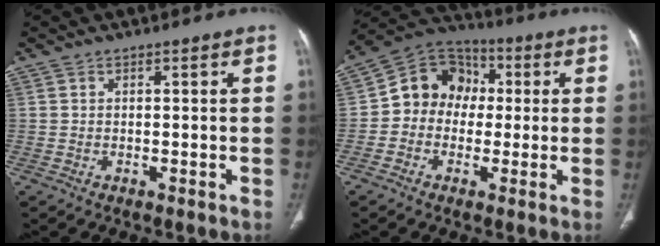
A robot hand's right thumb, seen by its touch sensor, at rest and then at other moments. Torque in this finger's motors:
{"motor_torque": [-0.14, 0.94, 1.08, -0.30, 0.08]}